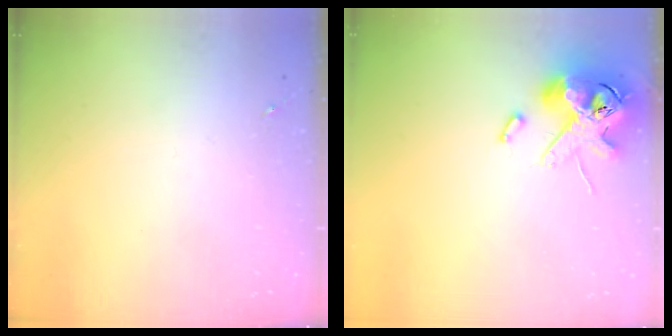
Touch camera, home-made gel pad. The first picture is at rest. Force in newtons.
{"total": 14.5, "press": 14.3, "slide": 2.4}